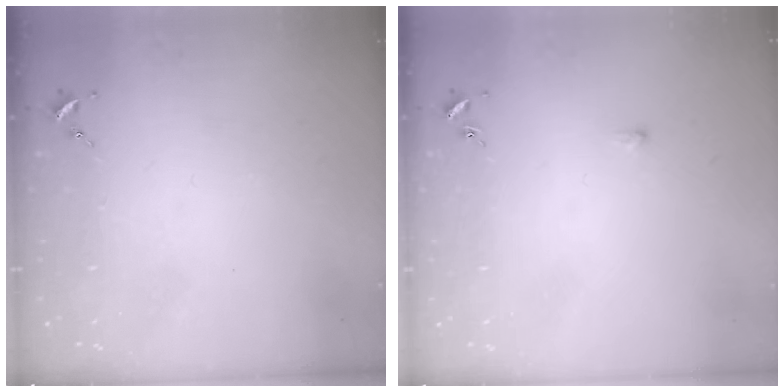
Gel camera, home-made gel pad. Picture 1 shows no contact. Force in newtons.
{"total": 2.7, "press": 2.7, "slide": 0.6}